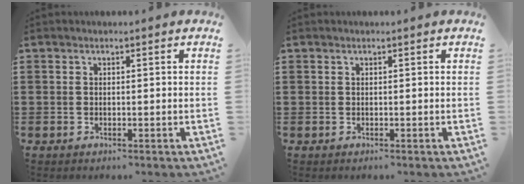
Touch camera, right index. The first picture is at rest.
{"total": 0.0}